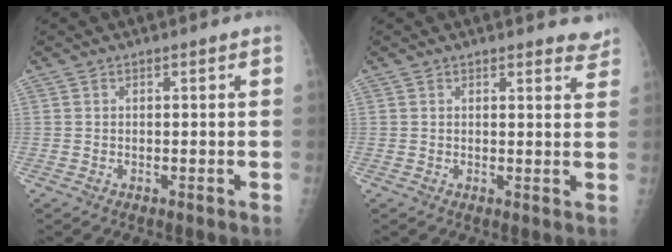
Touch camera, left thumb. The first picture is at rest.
{"total": 3.8, "force": [3.5, 1.2, 1.0], "torque": [0.012, -0.020, 0.026]}